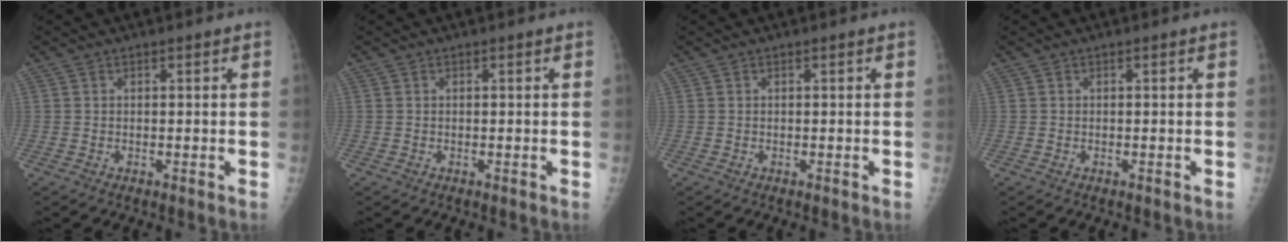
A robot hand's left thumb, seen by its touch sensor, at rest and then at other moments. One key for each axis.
{"total": 0.0}
{"total": 0.0}
{"total": 0.0}